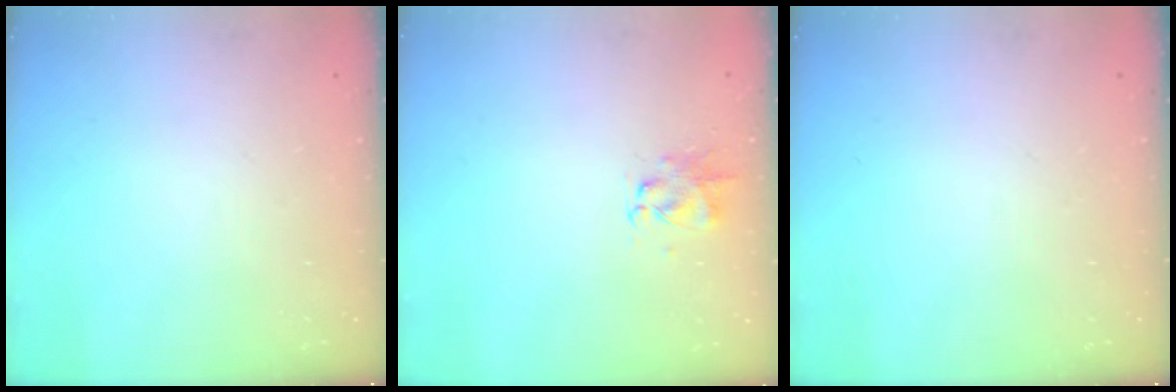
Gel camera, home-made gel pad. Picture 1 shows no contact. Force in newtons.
{"total": 2.8, "press": 2.6, "slide": 0.8}
{"total": 0.0}